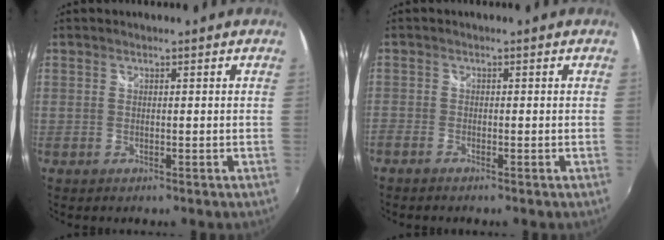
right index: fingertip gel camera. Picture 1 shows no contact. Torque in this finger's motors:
{"motor_torque": [-0.03, -0.07, 0.08, 0.01]}